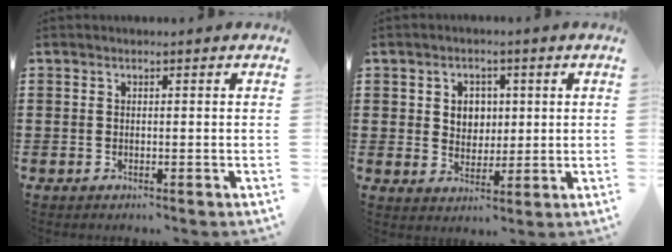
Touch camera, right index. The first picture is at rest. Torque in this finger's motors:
{"motor_torque": [0.36, -0.25, 0.12, 0.04]}